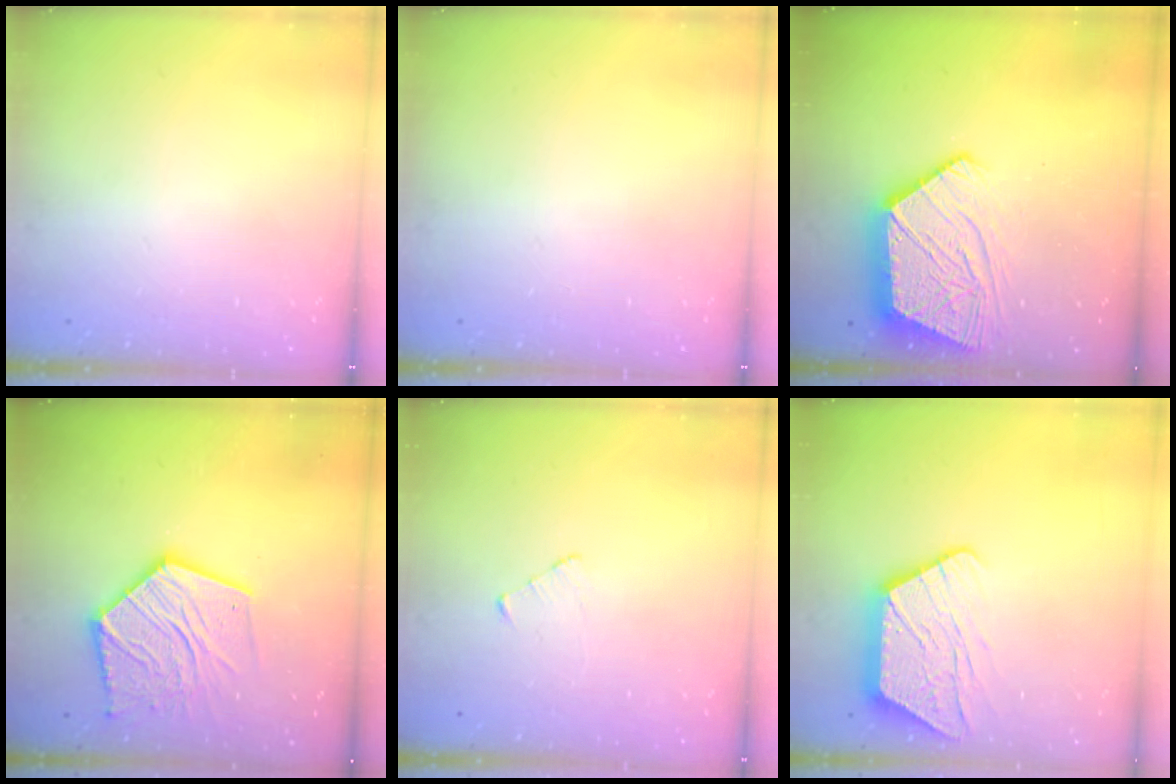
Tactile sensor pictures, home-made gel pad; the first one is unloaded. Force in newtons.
{"total": 0.0}
{"total": 18.2, "press": 18.1, "slide": 1.6}
{"total": 18.9, "press": 18.8, "slide": 1.9}
{"total": 2.9, "press": 2.8, "slide": 0.3}
{"total": 14.2, "press": 14.2, "slide": 1.0}